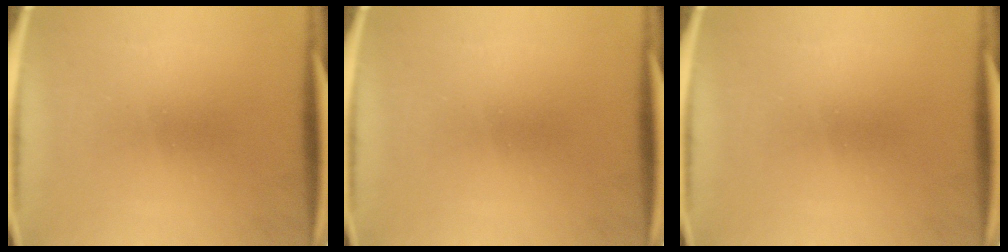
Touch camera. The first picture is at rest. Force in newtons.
{"total": 0.0}
{"total": 0.0}